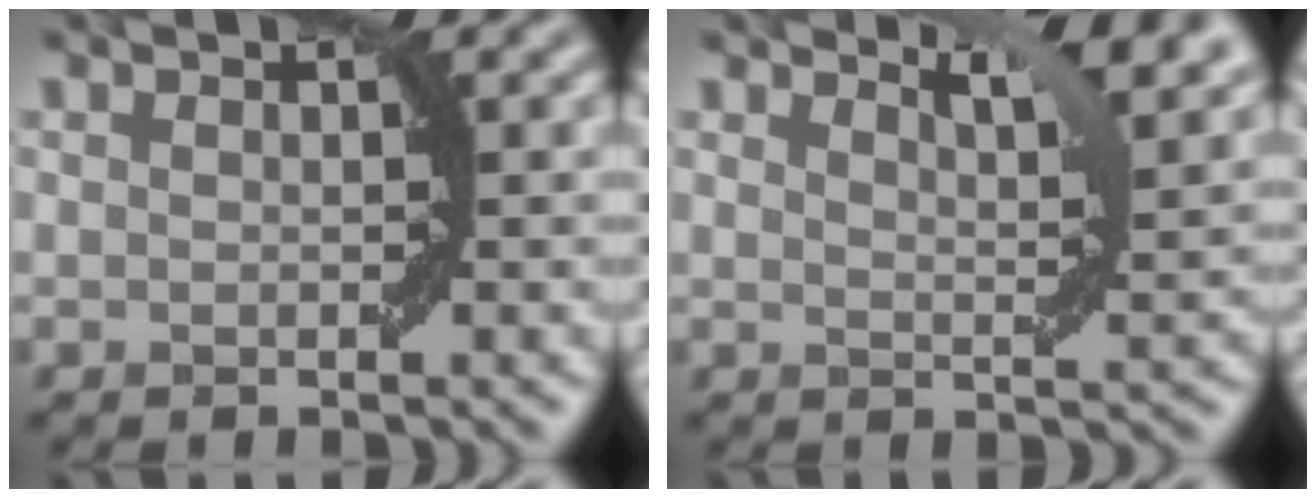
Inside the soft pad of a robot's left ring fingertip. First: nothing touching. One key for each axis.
{"total": 5.3, "fx": 4.2, "fy": 1.1, "fz": 3.0, "tx": -0.039, "ty": 0.009, "tz": 0.053}